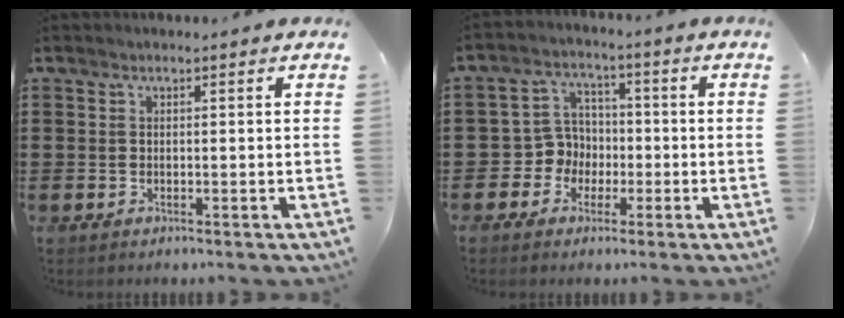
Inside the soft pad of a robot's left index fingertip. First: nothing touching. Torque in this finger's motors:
{"motor_torque": [0.20, 0.19, 0.22, 0.00]}